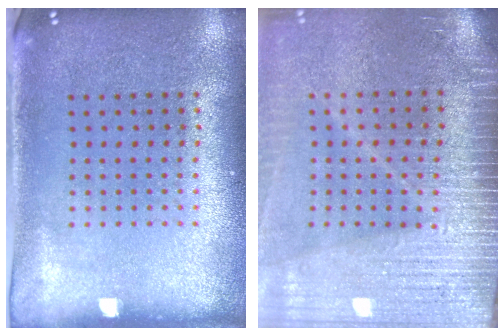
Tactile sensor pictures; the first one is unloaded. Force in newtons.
{"total": 4.0, "press": 3.5, "slide": 2.0}